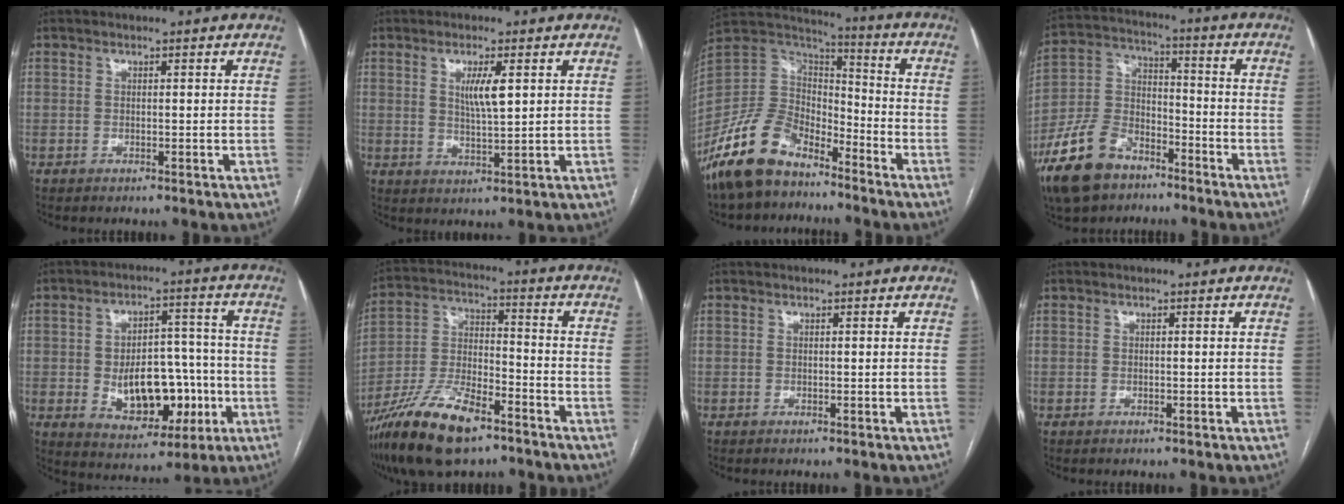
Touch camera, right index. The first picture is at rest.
{"total": 4.6, "force": [1.5, 0.6, 4.3], "torque": [-0.079, -0.004, 0.028]}
{"total": 14.1, "force": [-10.6, 7.1, 6.0], "torque": [-0.135, 0.030, -0.205]}
{"total": 13.8, "force": [-9.2, 7.6, 6.8], "torque": [-0.157, 0.008, -0.172]}
{"total": 13.8, "force": [-2.7, 8.1, 10.9], "torque": [-0.168, 0.019, -0.026]}
{"total": 16.1, "force": [-10.8, 5.1, 10.8], "torque": [-0.224, -0.008, -0.198]}
{"total": 0.0}
{"total": 0.0}